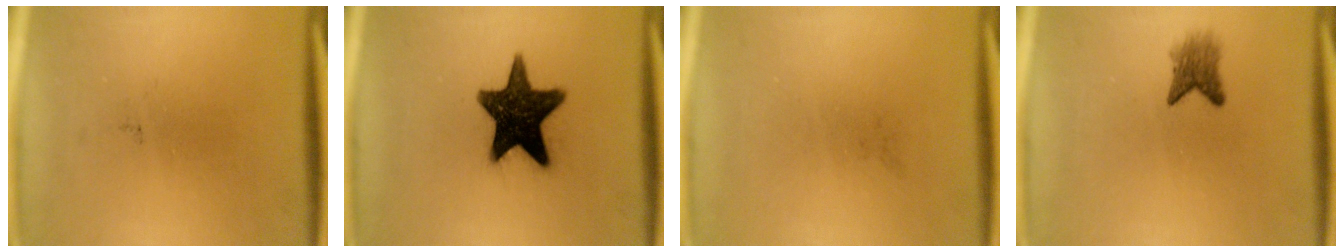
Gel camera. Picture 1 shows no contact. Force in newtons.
{"total": 15.4}
{"total": 0.0}
{"total": 2.9}